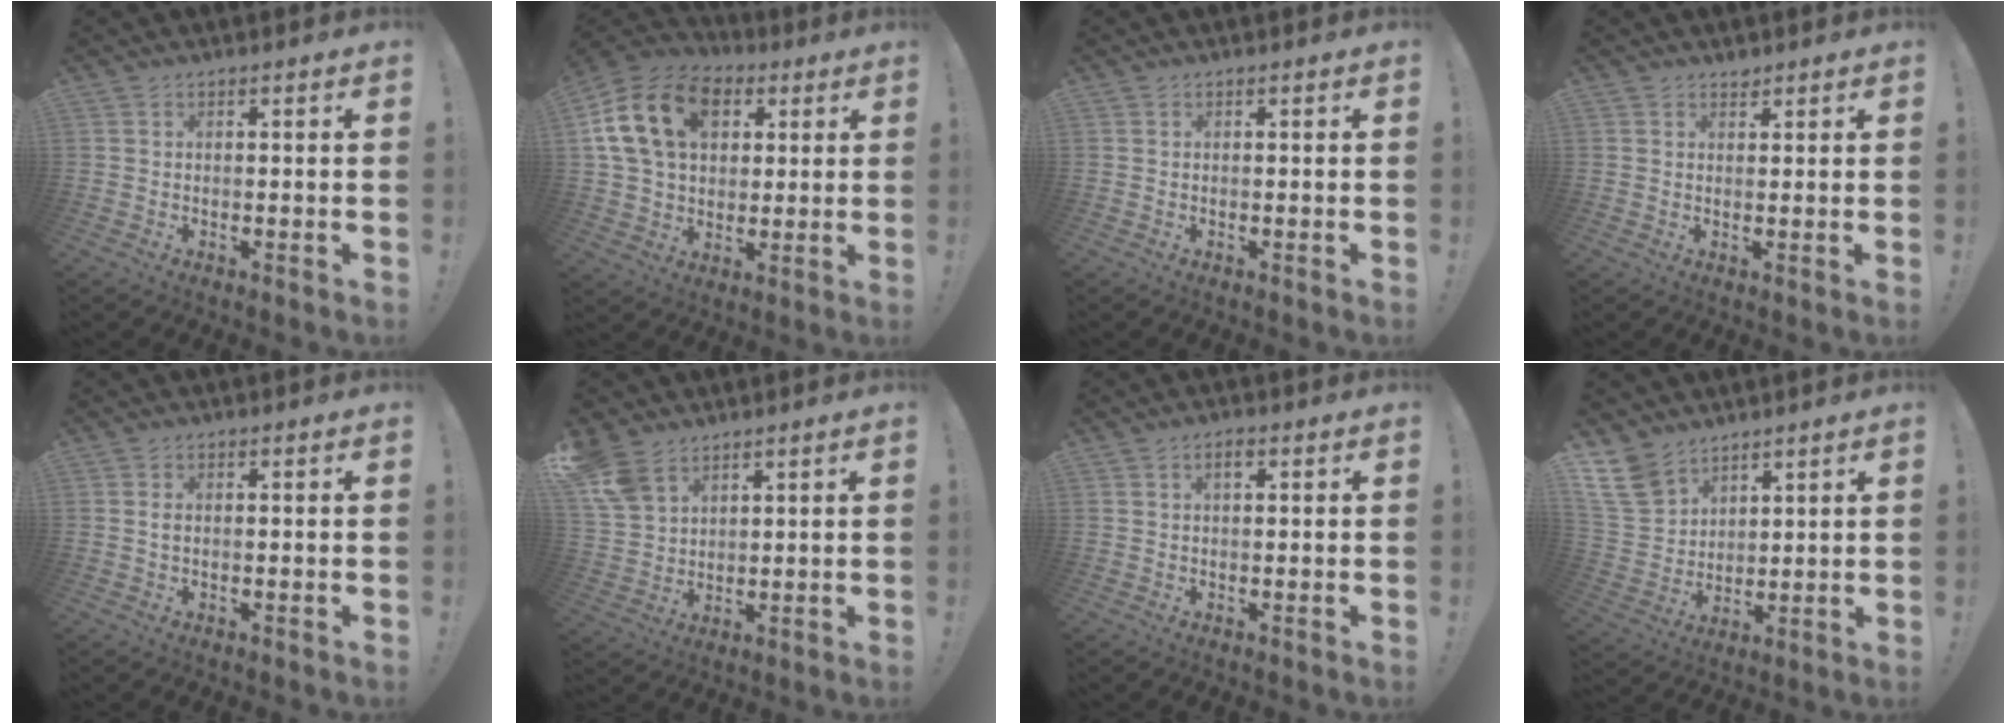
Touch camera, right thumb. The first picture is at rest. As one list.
[{"total": 19.4, "force": [6.3, 13.6, 12.4], "torque": [-0.216, -0.011, 0.113]}, {"total": 0.0}, {"total": 1.6, "force": [1.5, 0.4, 0.4], "torque": [0.008, -0.011, 0.025]}, {"total": 0.9, "force": [0.1, 0.5, 0.8], "torque": [-0.012, 0.003, -0.001]}, {"total": 8.5, "force": [5.8, 5.0, 3.7], "torque": [-0.077, -0.023, 0.121]}, {"total": 2.1, "force": [0.9, 1.0, 1.7], "torque": [-0.026, 0.002, 0.012]}, {"total": 12.1, "force": [8.6, 7.4, 4.2], "torque": [-0.089, -0.052, 0.173]}]